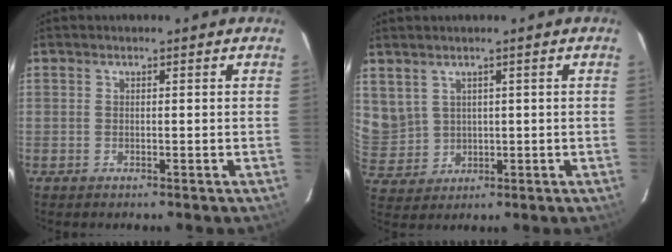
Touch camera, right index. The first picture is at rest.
{"total": 7.0, "force": [3.5, 5.7, 2.2], "torque": [-0.055, 0.010, 0.095]}